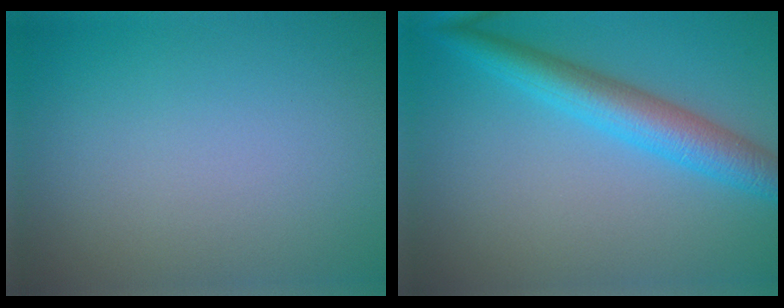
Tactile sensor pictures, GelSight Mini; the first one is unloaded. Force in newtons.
{"total": 5.4, "press": 5.4, "slide": 0.1}